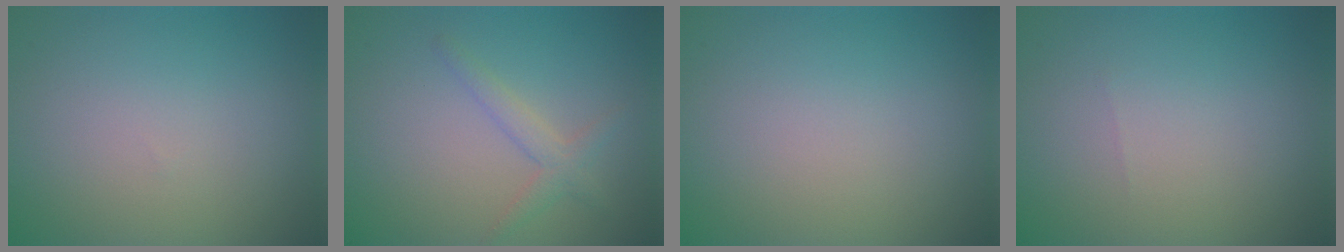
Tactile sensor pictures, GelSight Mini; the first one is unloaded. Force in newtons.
{"total": 2.0, "press": 2.0, "slide": 0.2}
{"total": 0.0}
{"total": 0.0}